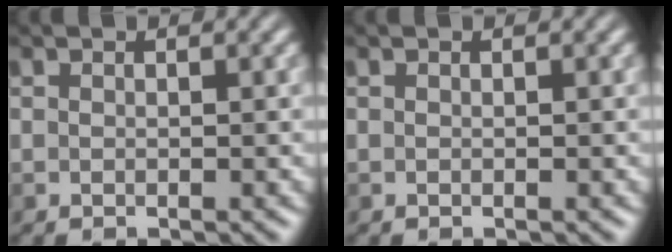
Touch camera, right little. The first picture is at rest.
{"total": 0.0}